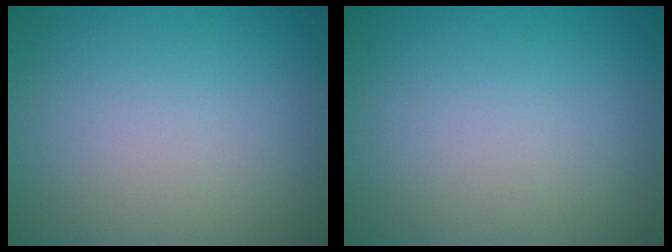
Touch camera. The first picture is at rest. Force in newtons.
{"total": 0.0}